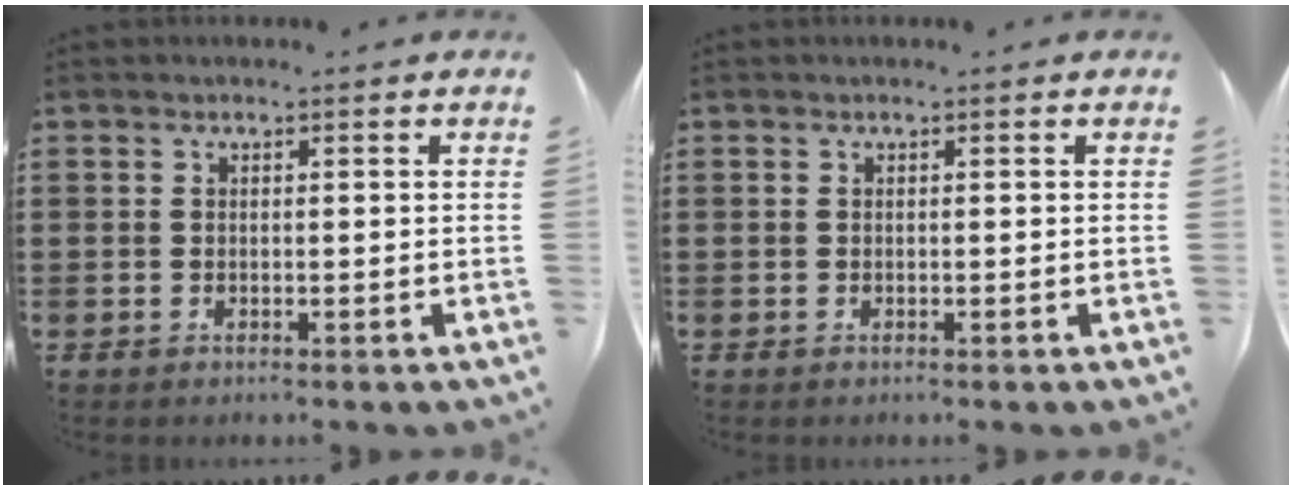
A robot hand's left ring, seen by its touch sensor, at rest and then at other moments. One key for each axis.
{"total": 0.0}